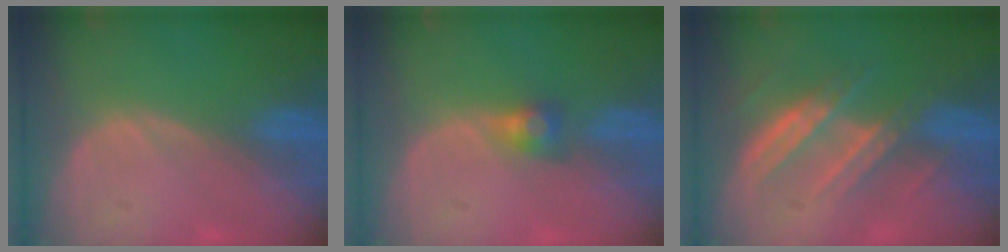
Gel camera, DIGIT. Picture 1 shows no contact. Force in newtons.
{"total": 3.0, "press": 2.5, "slide": 1.6}
{"total": 7.2, "press": 6.8, "slide": 2.2}